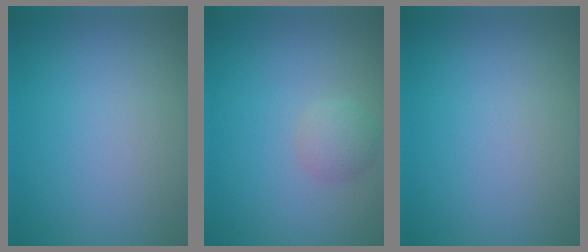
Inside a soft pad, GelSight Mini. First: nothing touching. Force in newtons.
{"total": 1.7, "press": 1.7, "slide": 0.2}
{"total": 0.0}